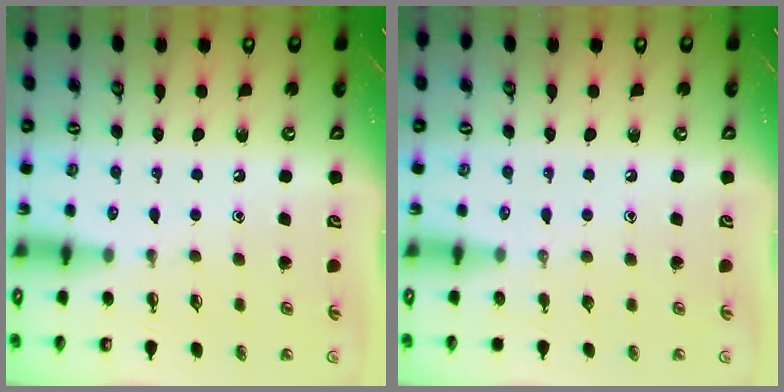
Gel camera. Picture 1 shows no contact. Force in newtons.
{"total": 0.0}